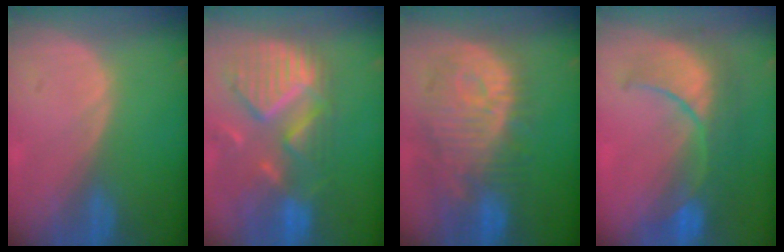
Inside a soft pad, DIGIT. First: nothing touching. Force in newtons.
{"total": 12.1, "press": 10.4, "slide": 6.2}
{"total": 12.0, "press": 10.9, "slide": 5.0}
{"total": 9.2, "press": 9.0, "slide": 2.3}